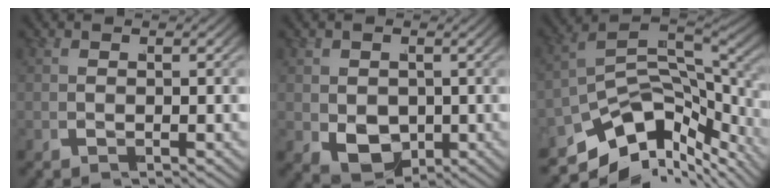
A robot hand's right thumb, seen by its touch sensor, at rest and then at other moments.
{"total": 5.7, "force": [-1.3, 4.6, 3.2], "torque": [-0.091, -0.054, -0.004]}
{"total": 12.4, "force": [-6.2, 7.4, 7.7], "torque": [-0.140, -0.045, -0.084]}